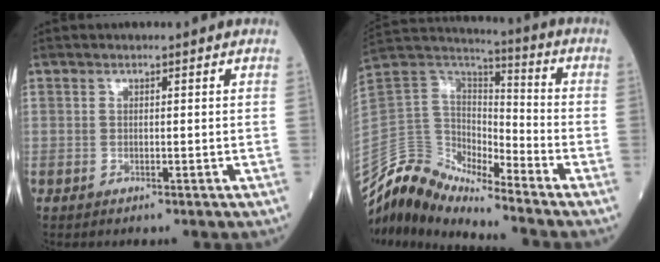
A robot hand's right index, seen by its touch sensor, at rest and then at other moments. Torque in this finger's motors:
{"motor_torque": [-0.26, -0.21, -1.02, -0.21]}